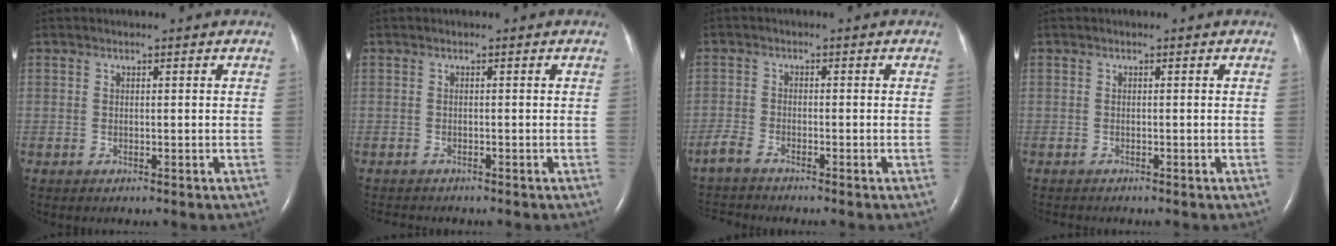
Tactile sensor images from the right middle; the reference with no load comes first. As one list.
[{"total": 2.5, "force": [-2.3, 0.6, 0.8], "torque": [-0.012, -0.006, -0.029]}, {"total": 3.6, "force": [-3.5, 0.1, 1.0], "torque": [-0.022, -0.015, -0.066]}, {"total": 1.1, "force": [-1.0, 0.2, 0.3], "torque": [-0.008, -0.003, -0.012]}]